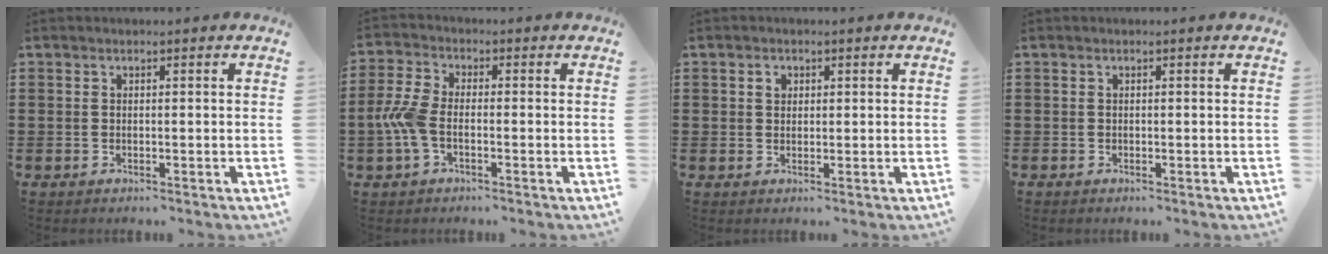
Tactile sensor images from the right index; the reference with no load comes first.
{"total": 6.0, "force": [-1.7, 2.9, 5.0], "torque": [-0.135, -0.009, -0.042]}
{"total": 1.5, "force": [0.5, 1.2, 0.7], "torque": [-0.017, 0.008, 0.010]}
{"total": 0.0}